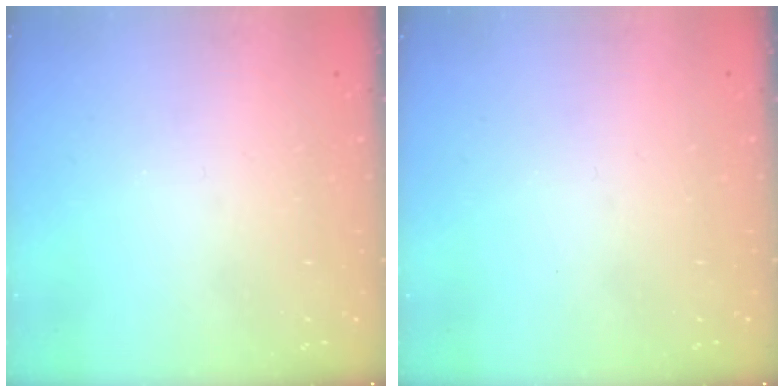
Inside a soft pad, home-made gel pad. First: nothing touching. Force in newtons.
{"total": 0.0}